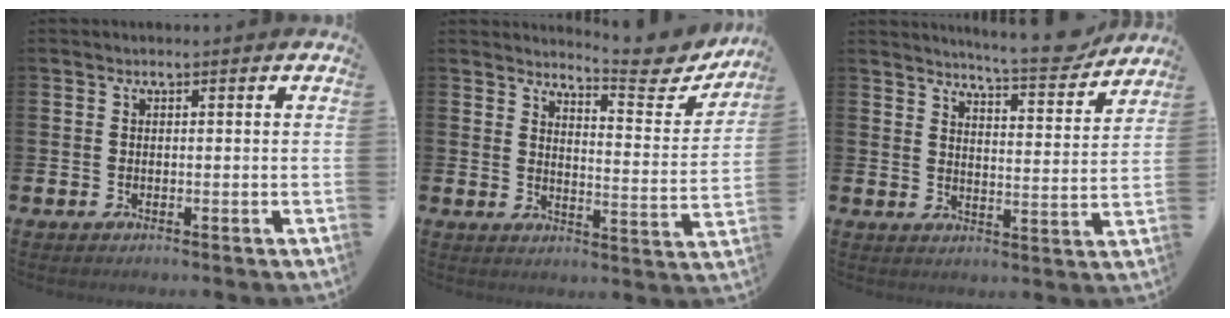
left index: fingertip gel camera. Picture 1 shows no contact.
{"total": 6.4, "force": [6.0, 0.8, 2.1], "torque": [-0.032, -0.054, 0.094]}
{"total": 7.3, "force": [7.0, 0.3, 2.1], "torque": [-0.039, -0.048, 0.119]}